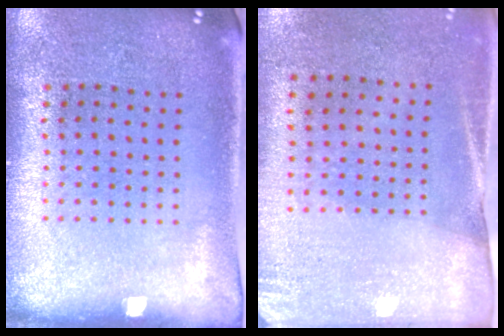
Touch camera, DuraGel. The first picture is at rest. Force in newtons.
{"total": 2.7, "press": 2.4, "slide": 1.3}